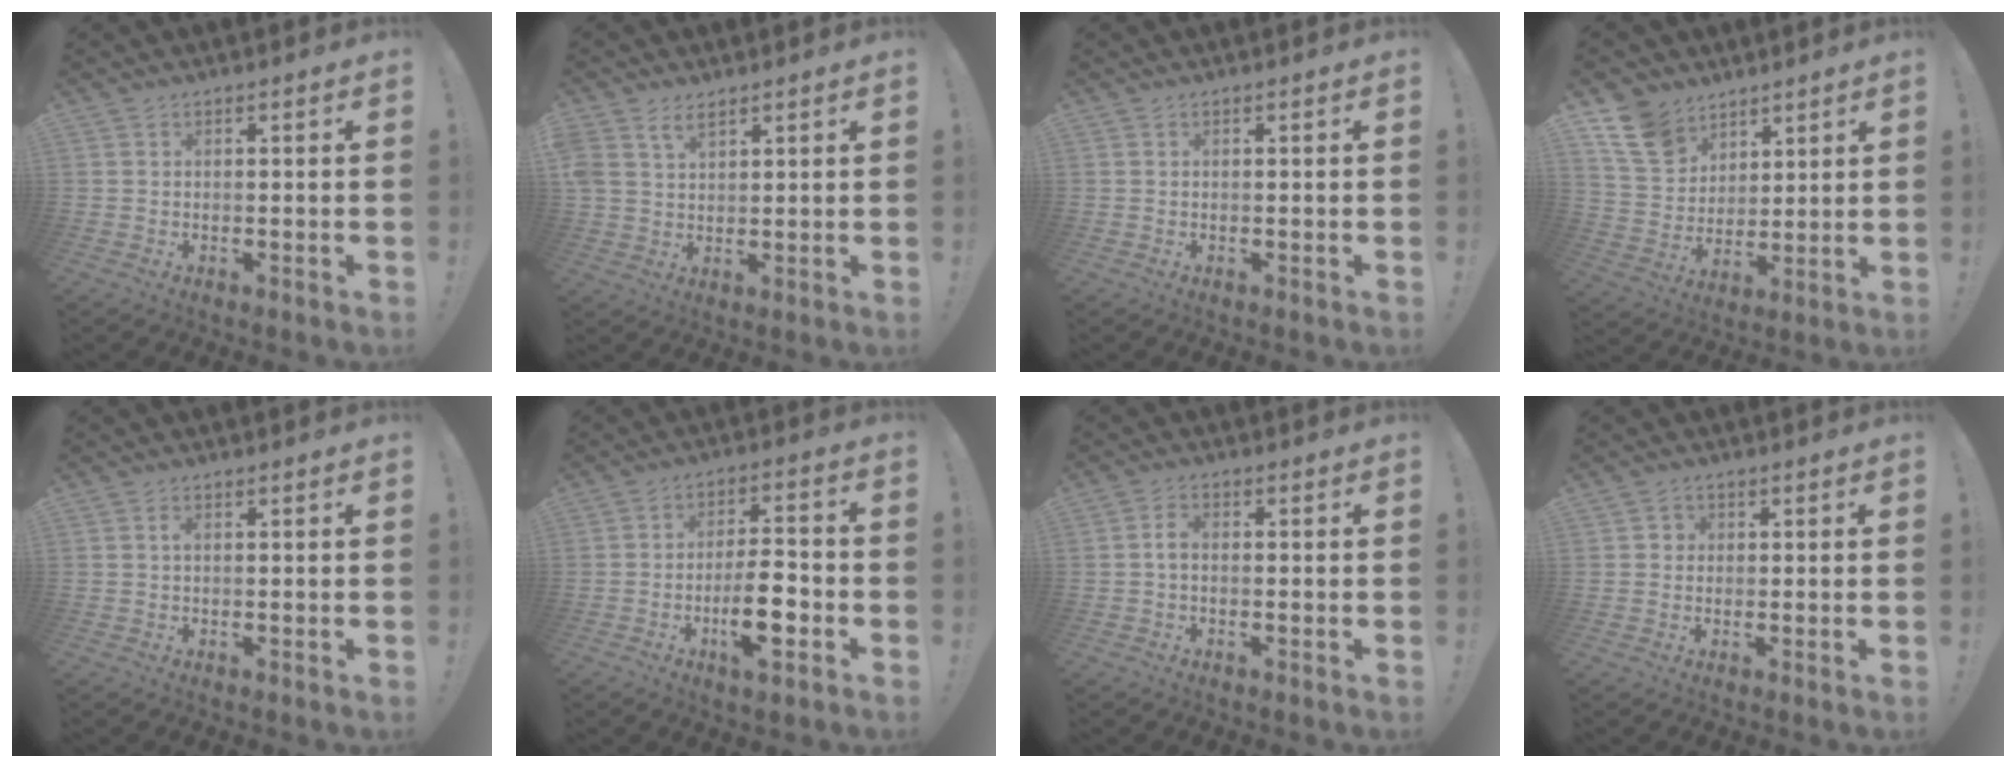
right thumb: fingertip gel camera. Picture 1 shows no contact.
{"total": 5.0, "force": [3.3, 2.7, 2.5], "torque": [-0.050, -0.009, 0.065]}
{"total": 0.0}
{"total": 13.1, "force": [8.5, 8.9, 4.4], "torque": [-0.088, -0.047, 0.172]}
{"total": 0.8, "force": [0.0, 0.3, 0.7], "torque": [-0.011, 0.002, -0.001]}
{"total": 11.9, "force": [-4.2, 3.9, 10.4], "torque": [-0.182, 0.012, -0.073]}
{"total": 2.6, "force": [-0.4, 1.5, 2.1], "torque": [-0.041, 0.008, -0.005]}
{"total": 2.0, "force": [-0.1, 1.9, 0.6], "torque": [-0.006, 0.003, -0.003]}